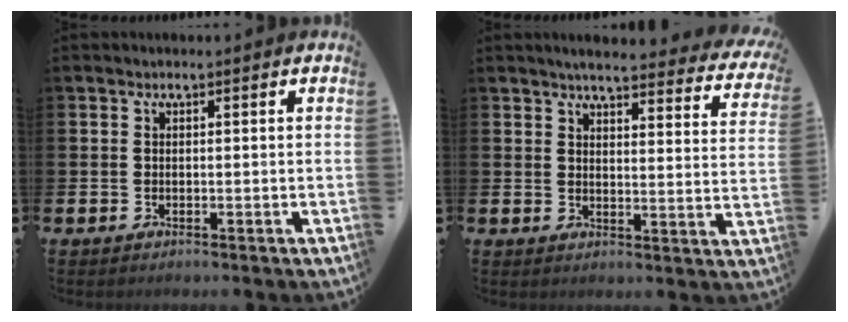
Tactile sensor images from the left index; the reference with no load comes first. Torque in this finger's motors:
{"motor_torque": [1.00, -1.14, 0.52, 0.13]}